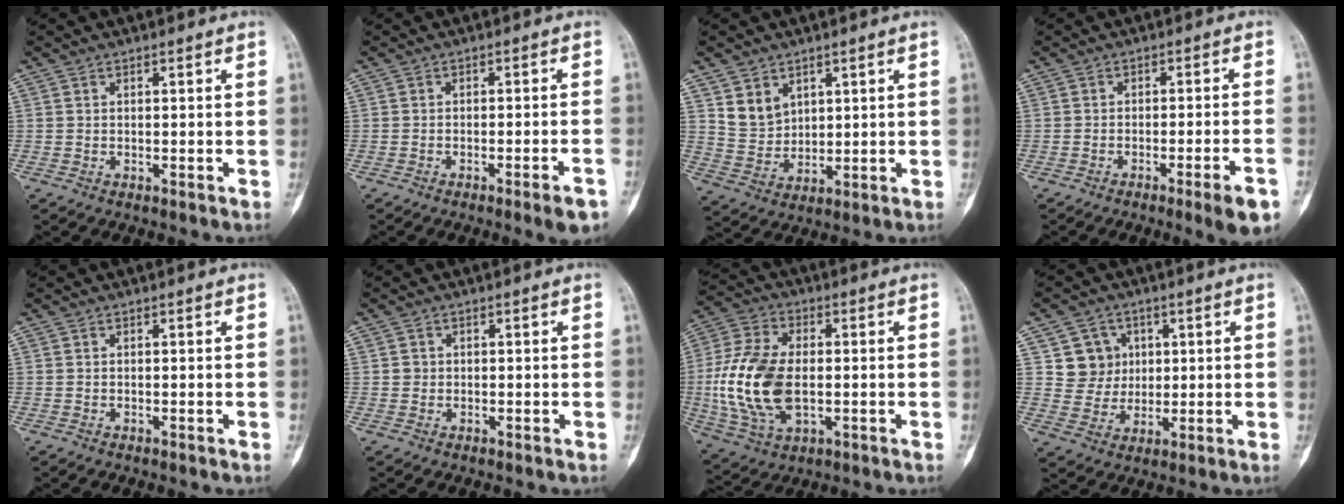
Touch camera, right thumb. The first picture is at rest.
{"total": 4.6, "force": [-2.8, 0.4, 3.6], "torque": [-0.050, 0.010, -0.039]}
{"total": 6.2, "force": [3.3, 4.7, 2.3], "torque": [-0.022, -0.026, 0.076]}
{"total": 7.1, "force": [-3.9, 0.4, 5.9], "torque": [-0.082, 0.009, -0.053]}
{"total": 0.0}
{"total": 1.1, "force": [0.1, 1.1, 0.2], "torque": [0.002, 0.003, 0.001]}
{"total": 17.2, "force": [-1.2, 10.1, 13.9], "torque": [-0.290, 0.001, -0.017]}
{"total": 7.3, "force": [2.2, 6.8, 1.3], "torque": [0.013, -0.004, 0.041]}